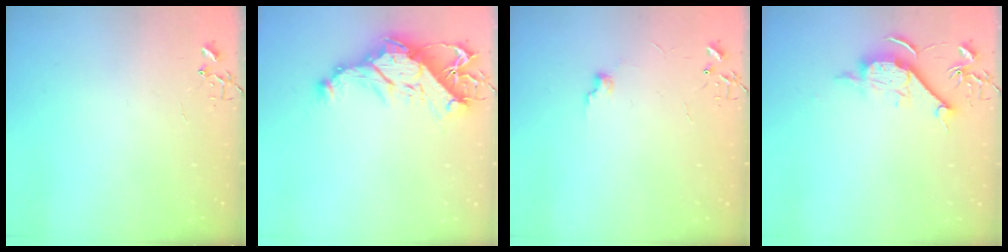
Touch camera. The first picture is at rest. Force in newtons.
{"total": 15.6, "press": 15.4, "slide": 2.1}
{"total": 5.9, "press": 5.9, "slide": 0.7}
{"total": 11.3, "press": 11.3, "slide": 0.5}